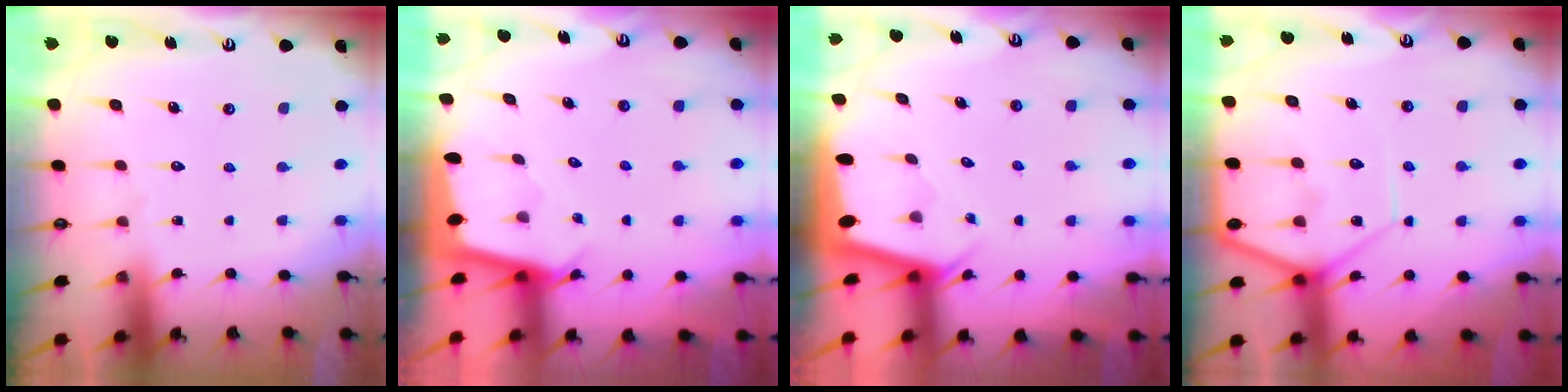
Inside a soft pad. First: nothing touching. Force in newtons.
{"total": 2.3, "press": 2.3, "slide": 0.2}
{"total": 2.2, "press": 2.2, "slide": 0.2}
{"total": 11.5, "press": 11.4, "slide": 0.9}